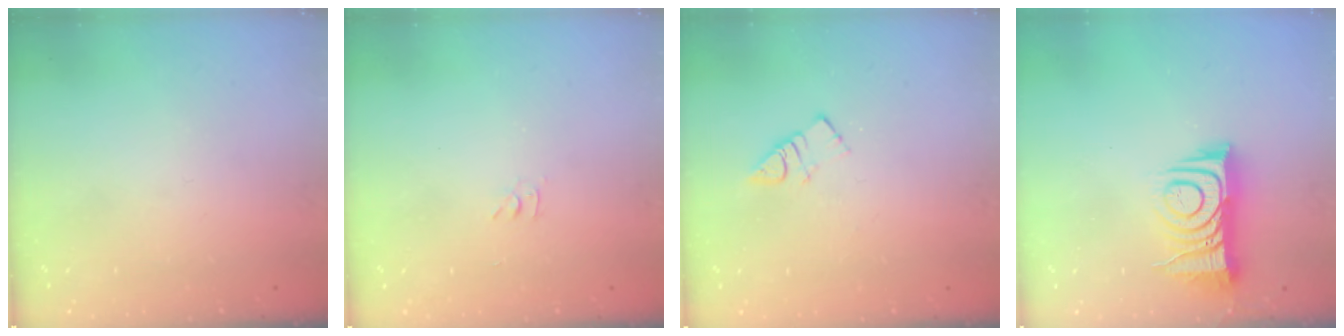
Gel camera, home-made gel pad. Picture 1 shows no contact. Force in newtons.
{"total": 2.8, "press": 2.8, "slide": 0.4}
{"total": 3.9, "press": 3.9, "slide": 0.3}
{"total": 12.0, "press": 12.0, "slide": 1.1}